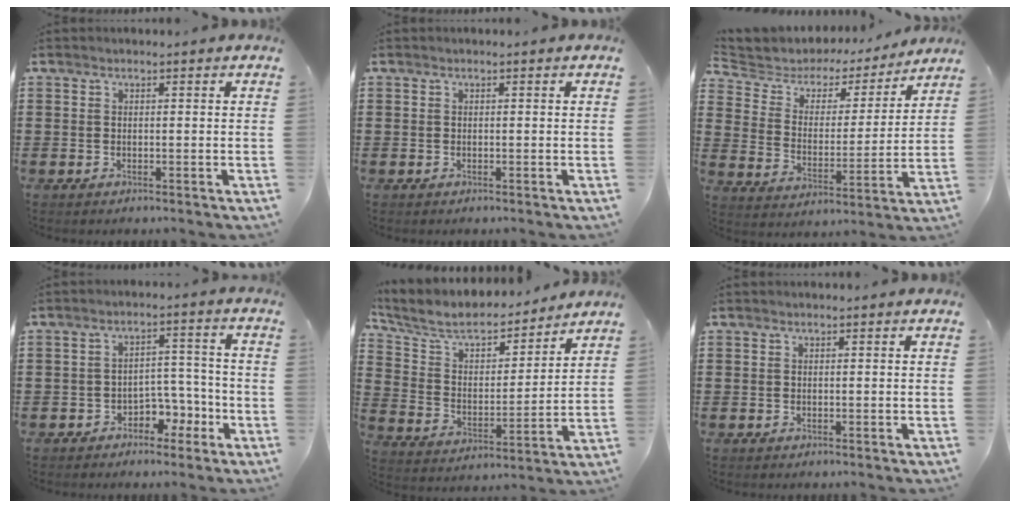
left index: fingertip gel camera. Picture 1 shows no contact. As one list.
[{"total": 0.0}, {"total": 4.2, "force": [3.3, 2.5, 0.8], "torque": [-0.044, -0.024, 0.048]}, {"total": 4.6, "force": [-3.1, 2.9, 2.0], "torque": [-0.038, 0.015, -0.060]}, {"total": 6.6, "force": [5.7, 2.1, 2.5], "torque": [-0.079, -0.038, 0.094]}, {"total": 0.0}]